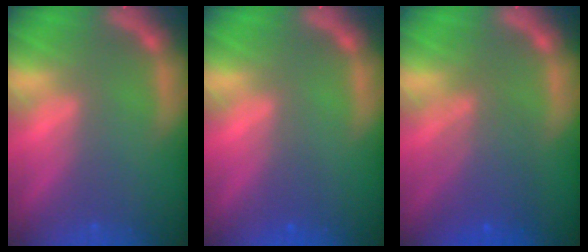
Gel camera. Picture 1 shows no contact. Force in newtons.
{"total": 1.0}
{"total": 5.1}